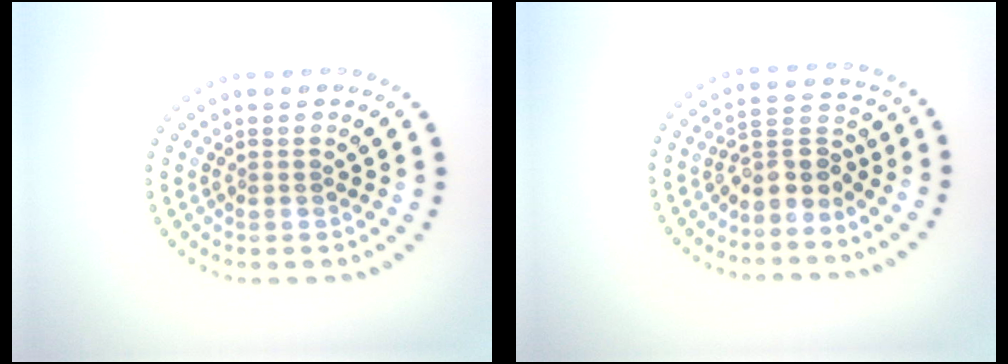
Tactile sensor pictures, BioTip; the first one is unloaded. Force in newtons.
{"total": 3.2, "press": 2.5, "slide": 2.0}